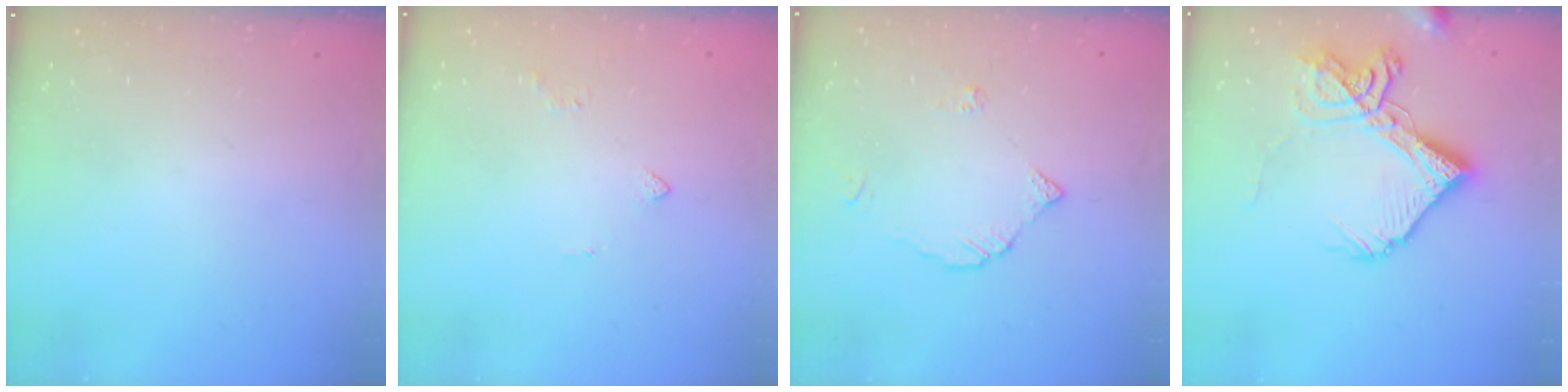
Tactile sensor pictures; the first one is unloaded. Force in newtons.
{"total": 2.2, "press": 2.1, "slide": 0.5}
{"total": 2.9, "press": 2.9, "slide": 0.1}
{"total": 15.8, "press": 15.7, "slide": 1.9}